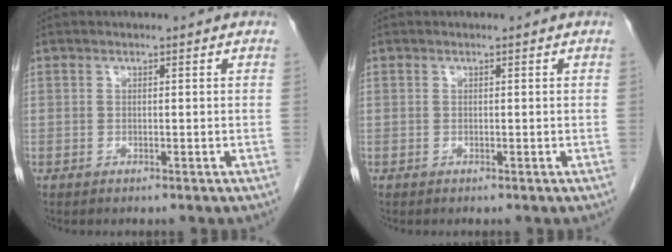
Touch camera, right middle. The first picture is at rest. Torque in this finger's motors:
{"motor_torque": [0.63, -0.42, 0.11, 0.01]}